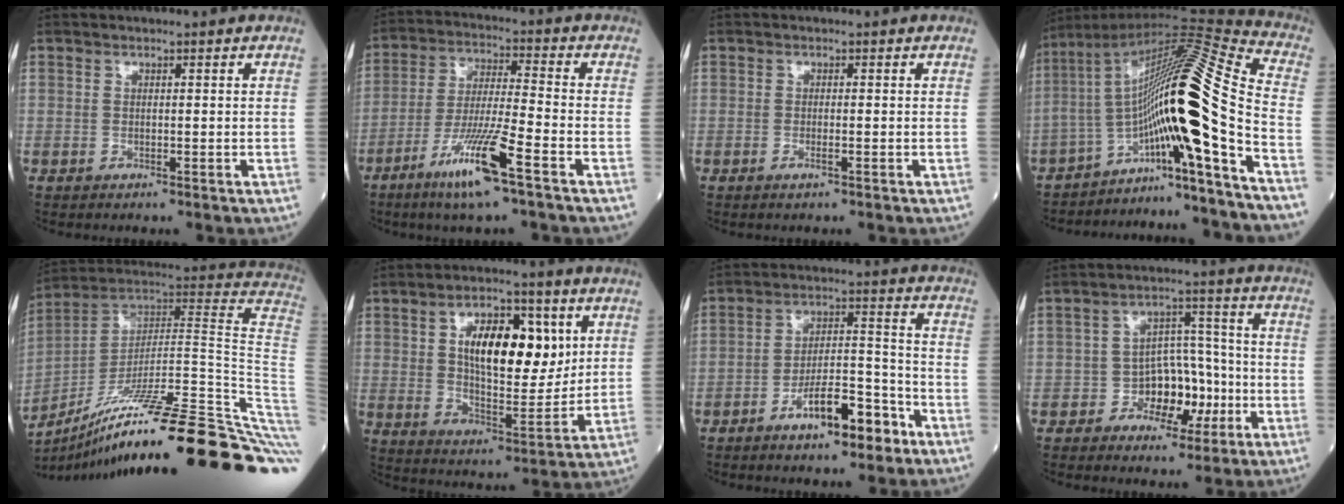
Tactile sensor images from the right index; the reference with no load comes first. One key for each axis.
{"total": 11.6, "fx": -6.5, "fy": -0.2, "fz": 9.7, "tx": -0.189, "ty": -0.024, "tz": -0.125}
{"total": 1.3, "fx": -0.6, "fy": 0.1, "fz": 1.1, "tx": -0.023, "ty": -0.002, "tz": -0.013}
{"total": 20.6, "fx": -10.4, "fy": -1.7, "fz": 17.7, "tx": -0.288, "ty": 0.026, "tz": -0.178}
{"total": 36.0, "fx": -23.4, "fy": 0.1, "fz": 27.3, "tx": -0.252, "ty": -0.014, "tz": -0.349}
{"total": 14.1, "fx": 4.1, "fy": 6.0, "fz": 12.0, "tx": -0.196, "ty": 0.010, "tz": 0.071}
{"total": 9.8, "fx": -5.8, "fy": 2.7, "fz": 7.4, "tx": -0.125, "ty": 0.017, "tz": -0.095}
{"total": 8.1, "fx": -2.7, "fy": 4.9, "fz": 5.8, "tx": -0.089, "ty": 0.023, "tz": -0.042}